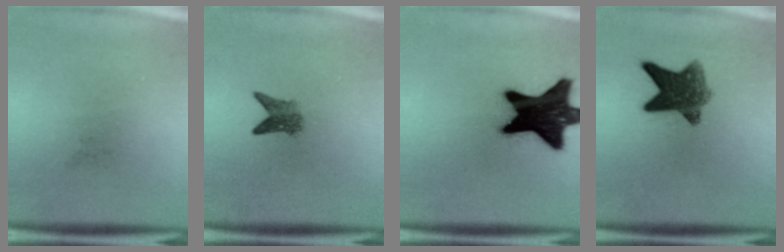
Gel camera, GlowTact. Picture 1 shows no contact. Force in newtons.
{"total": 2.8}
{"total": 19.5}
{"total": 7.9}